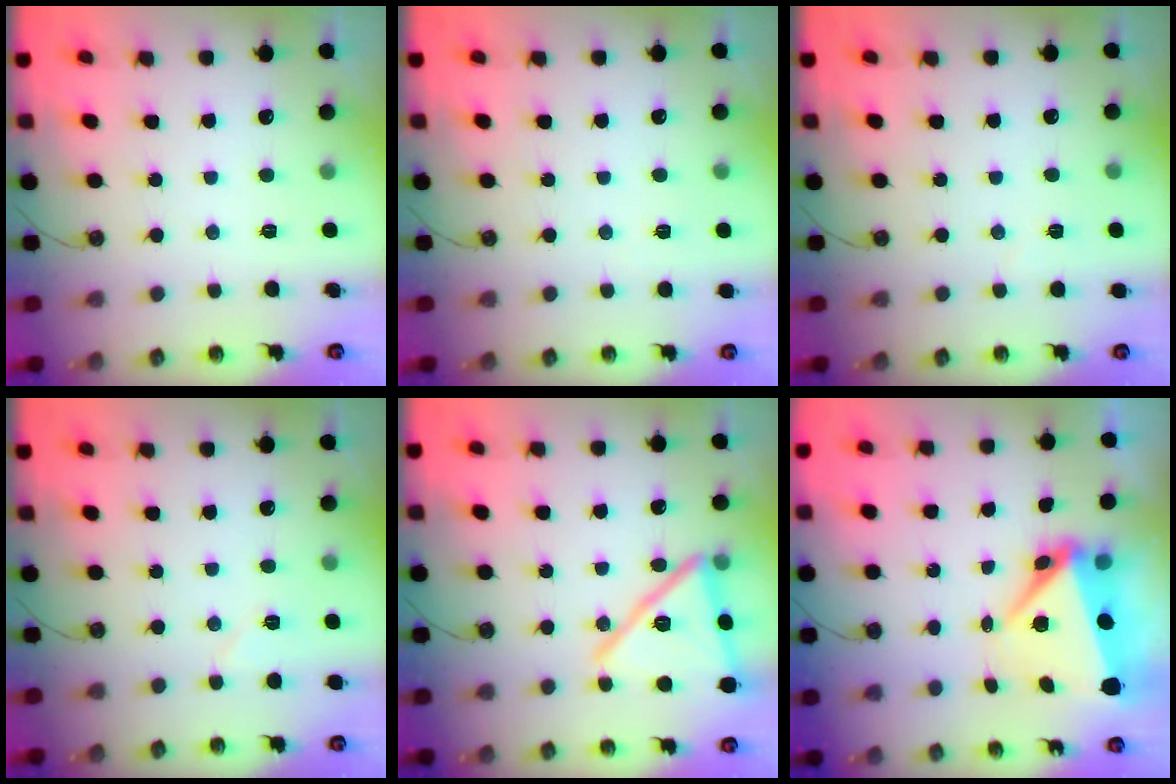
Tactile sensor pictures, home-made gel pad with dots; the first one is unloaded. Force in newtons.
{"total": 1.6, "press": 1.5, "slide": 0.5}
{"total": 1.5, "press": 1.5, "slide": 0.5}
{"total": 5.1, "press": 4.8, "slide": 1.7}
{"total": 19.6, "press": 16.7, "slide": 10.2}
{"total": 9.4, "press": 9.1, "slide": 2.2}